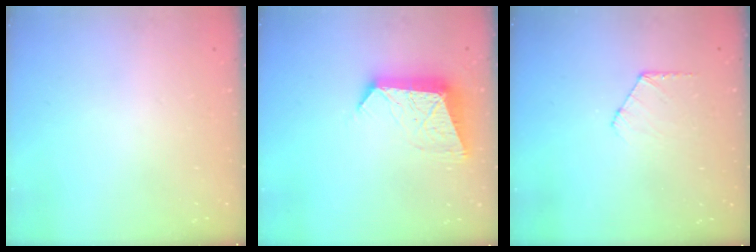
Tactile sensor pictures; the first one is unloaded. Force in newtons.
{"total": 12.1, "press": 12.0, "slide": 1.1}
{"total": 5.2, "press": 5.2, "slide": 0.4}